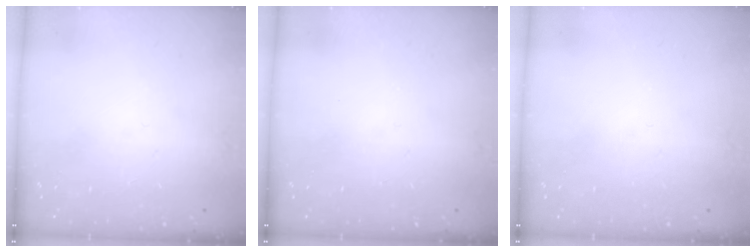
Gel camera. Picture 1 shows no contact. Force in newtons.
{"total": 0.0}
{"total": 0.0}